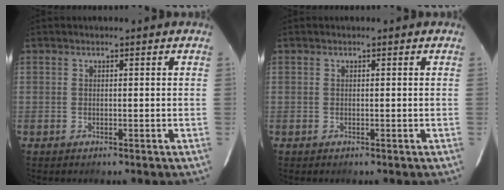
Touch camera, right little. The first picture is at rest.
{"total": 0.0}